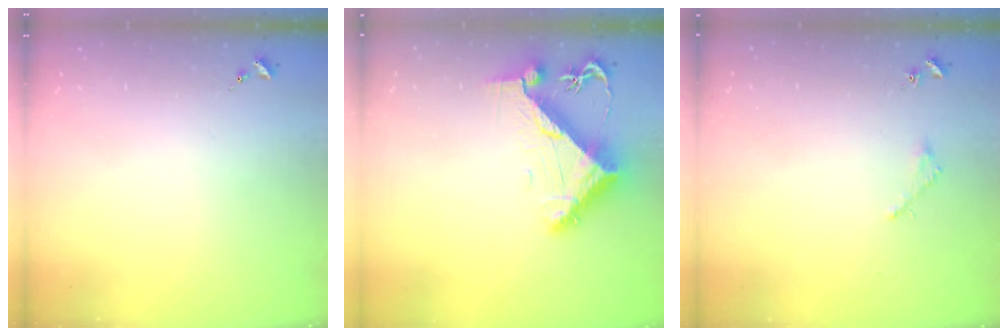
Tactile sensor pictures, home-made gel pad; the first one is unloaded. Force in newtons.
{"total": 10.3, "press": 10.2, "slide": 1.5}
{"total": 1.6, "press": 1.6, "slide": 0.2}